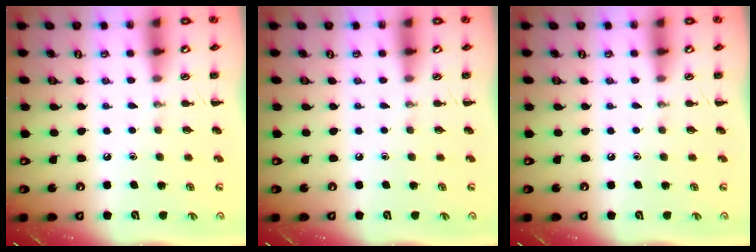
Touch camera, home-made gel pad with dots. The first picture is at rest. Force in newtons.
{"total": 0.0}
{"total": 0.0}